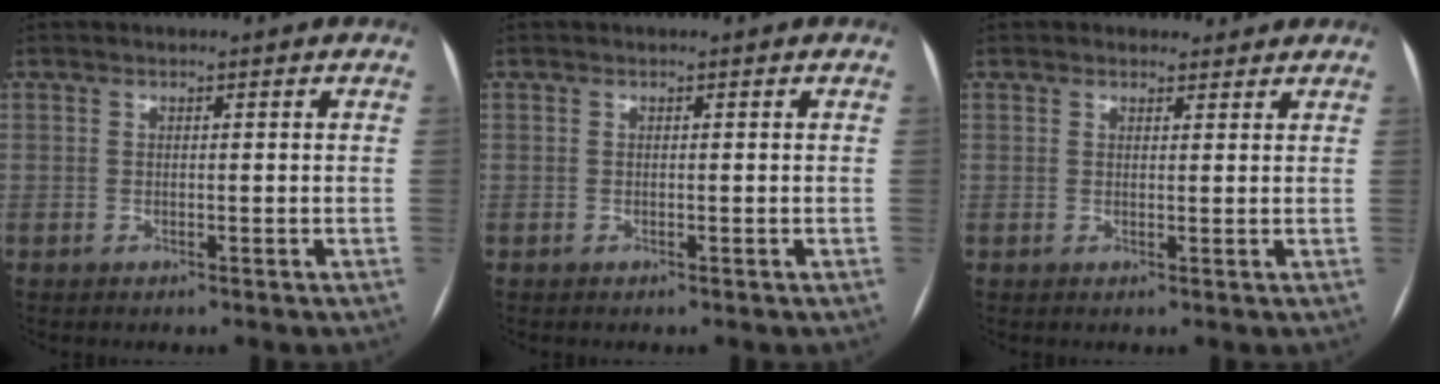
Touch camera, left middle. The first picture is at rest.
{"total": 0.0}
{"total": 2.3, "force": [1.9, 1.2, 0.1], "torque": [0.001, 0.008, 0.023]}